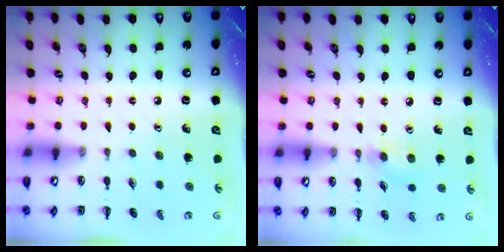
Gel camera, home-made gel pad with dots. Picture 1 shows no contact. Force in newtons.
{"total": 5.4, "press": 5.0, "slide": 2.0}